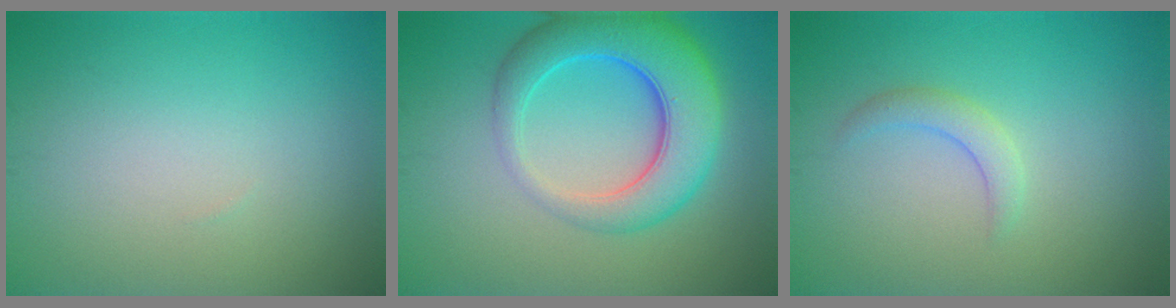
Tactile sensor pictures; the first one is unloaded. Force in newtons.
{"total": 8.0, "press": 8.0, "slide": 0.3}
{"total": 1.9, "press": 1.9, "slide": 0.1}